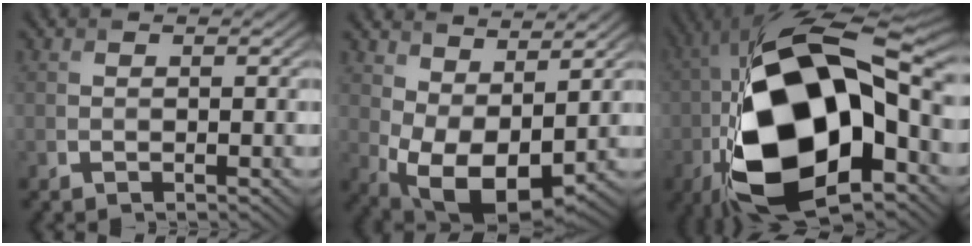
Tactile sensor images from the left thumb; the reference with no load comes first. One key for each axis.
{"total": 10.0, "fx": 1.9, "fy": 5.8, "fz": 7.9, "tx": -0.161, "ty": -0.019, "tz": 0.041}
{"total": 21.3, "fx": -5.1, "fy": 10.7, "fz": 17.8, "tx": -0.364, "ty": -0.016, "tz": -0.082}